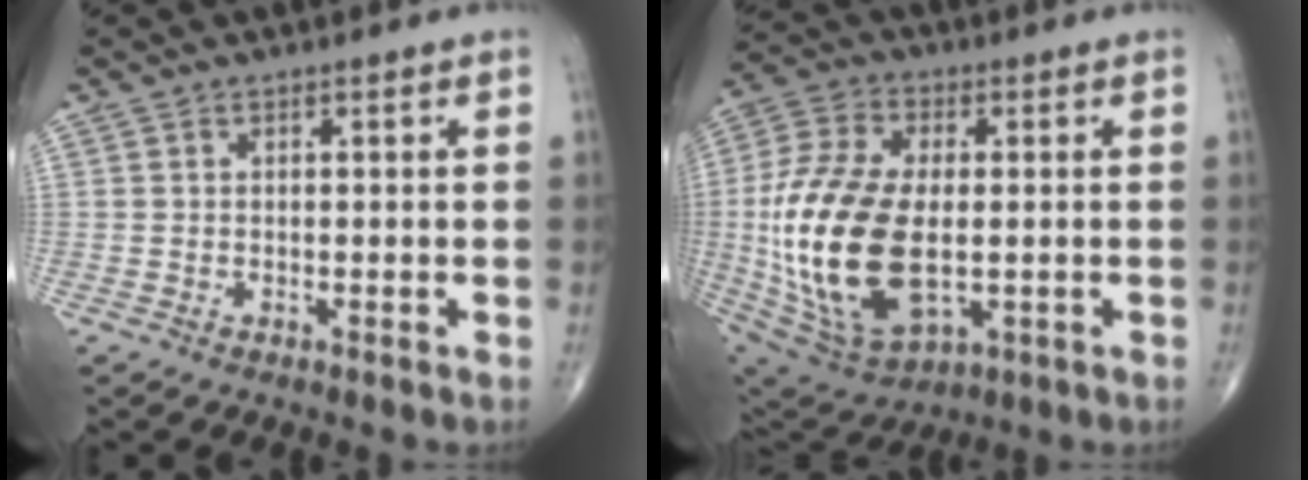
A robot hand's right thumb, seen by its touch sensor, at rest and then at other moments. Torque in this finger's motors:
{"motor_torque": [-0.14, 1.64, 2.11, 0.14, 0.72]}